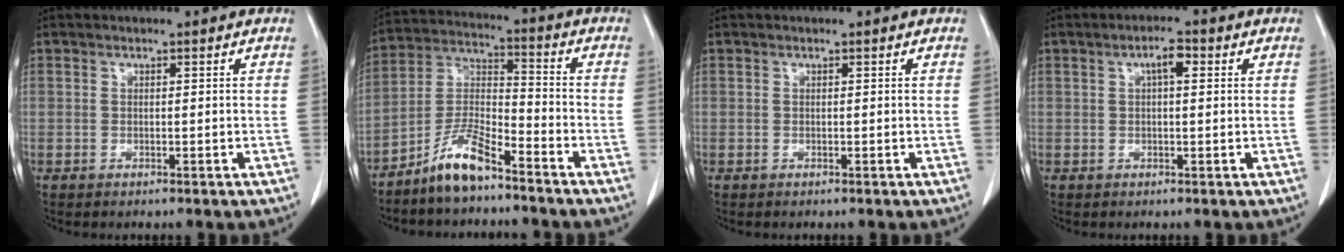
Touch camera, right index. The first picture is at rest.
{"total": 8.5, "force": [-6.4, 1.8, 5.2], "torque": [-0.109, 0.003, -0.127]}
{"total": 0.0}
{"total": 2.9, "force": [0.9, 0.8, 2.7], "torque": [-0.048, 0.008, 0.013]}